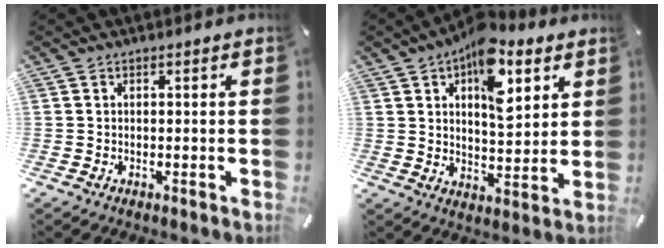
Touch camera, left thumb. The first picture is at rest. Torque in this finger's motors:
{"motor_torque": [2.36, 1.93, 0.41, -0.30, 0.22]}